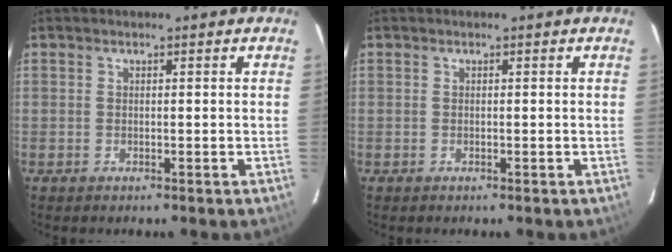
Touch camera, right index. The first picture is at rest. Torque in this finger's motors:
{"motor_torque": [0.00, 0.00, 0.01, 0.00]}